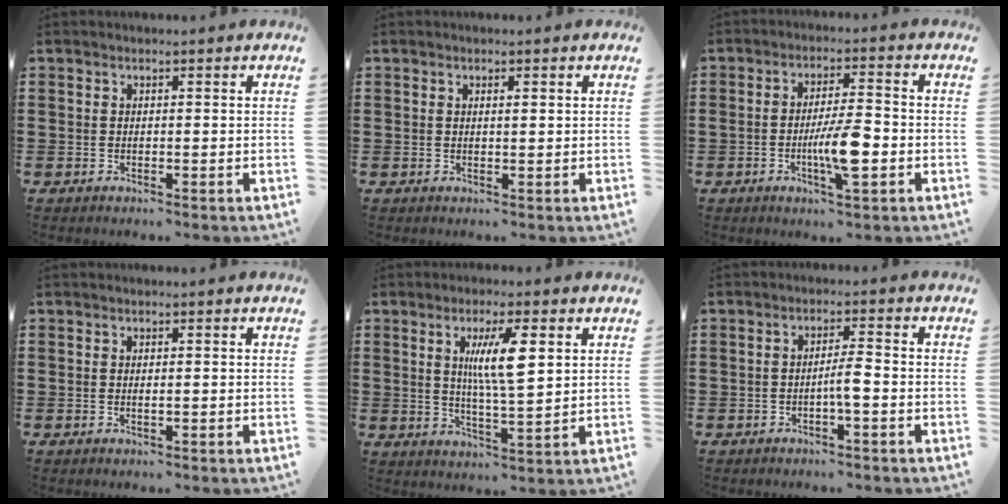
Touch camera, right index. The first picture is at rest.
{"total": 0.8, "force": [0.3, 0.2, 0.7], "torque": [-0.015, 0.002, 0.004]}
{"total": 7.7, "force": [-2.0, 1.5, 7.3], "torque": [-0.141, -0.009, -0.040]}
{"total": 0.5, "force": [0.0, 0.0, 0.5], "torque": [-0.010, -0.003, 0.000]}
{"total": 7.8, "force": [2.4, 1.5, 7.2], "torque": [-0.136, 0.002, 0.034]}
{"total": 3.1, "force": [-1.0, 0.1, 3.0], "torque": [-0.054, 0.000, -0.019]}